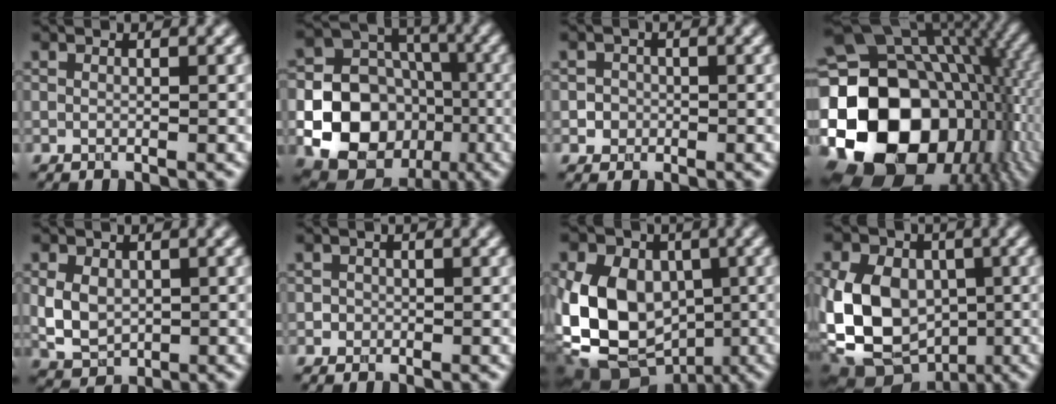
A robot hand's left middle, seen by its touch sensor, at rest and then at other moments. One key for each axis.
{"total": 15.9, "fx": -4.9, "fy": 13.5, "fz": 6.8, "tx": -0.125, "ty": -0.035, "tz": -0.100}
{"total": 1.4, "fx": -0.2, "fy": 1.3, "fz": 0.3, "tx": 0.013, "ty": -0.003, "tz": -0.005}
{"total": 22.3, "fx": -4.4, "fy": 17.2, "fz": 13.5, "tx": -0.247, "ty": -0.027, "tz": -0.086}
{"total": 3.9, "fx": 0.0, "fy": 2.9, "fz": 2.6, "tx": -0.056, "ty": -0.003, "tz": 0.003}
{"total": 0.8, "fx": -0.1, "fy": 0.8, "fz": 0.1, "tx": 0.006, "ty": -0.003, "tz": -0.004}
{"total": 12.2, "fx": -1.4, "fy": 9.1, "fz": 7.9, "tx": -0.138, "ty": 0.000, "tz": -0.029}
{"total": 11.1, "fx": -1.8, "fy": 8.5, "fz": 6.8, "tx": -0.130, "ty": -0.003, "tz": -0.035}